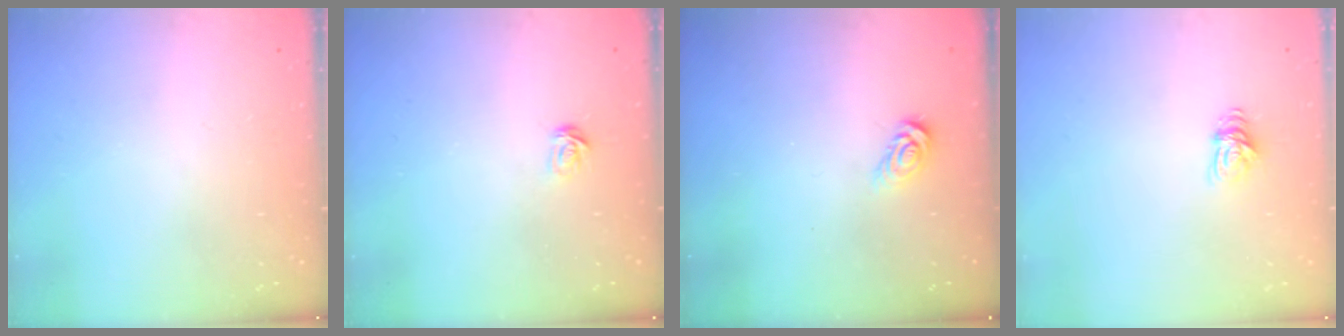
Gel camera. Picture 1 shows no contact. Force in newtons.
{"total": 2.3, "press": 2.3, "slide": 0.1}
{"total": 3.8, "press": 3.7, "slide": 0.5}
{"total": 6.3, "press": 6.3, "slide": 0.6}